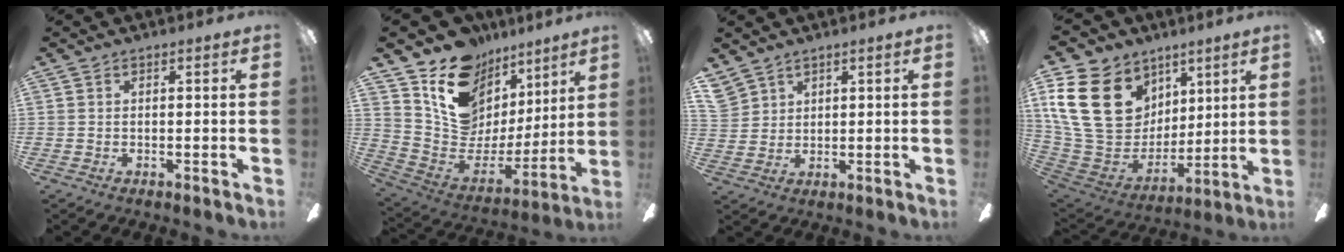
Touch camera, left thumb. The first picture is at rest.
{"total": 15.4, "force": [10.0, 10.3, 5.5], "torque": [-0.101, -0.077, 0.185]}
{"total": 4.4, "force": [3.4, 2.7, 0.6], "torque": [-0.026, -0.007, 0.068]}
{"total": 24.8, "force": [8.8, 18.4, 14.1], "torque": [-0.302, -0.028, 0.171]}